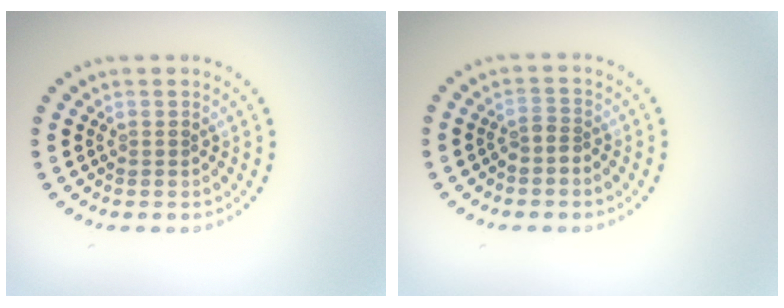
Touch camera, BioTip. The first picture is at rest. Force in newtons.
{"total": 1.0, "press": 0.7, "slide": 0.7}